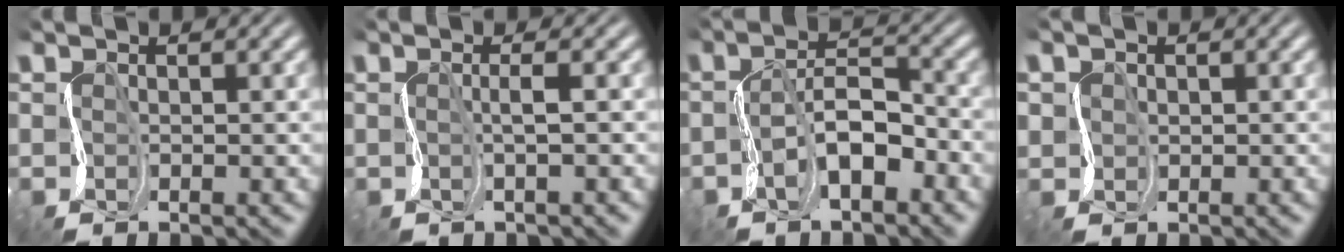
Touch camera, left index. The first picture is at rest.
{"total": 0.7, "force": [0.3, -0.6, -0.3], "torque": [-0.012, 0.005, 0.002]}
{"total": 2.7, "force": [-1.8, 1.0, 1.8], "torque": [-0.056, 0.015, -0.036]}
{"total": 1.1, "force": [-0.2, 0.3, -1.1], "torque": [0.007, 0.007, 0.005]}